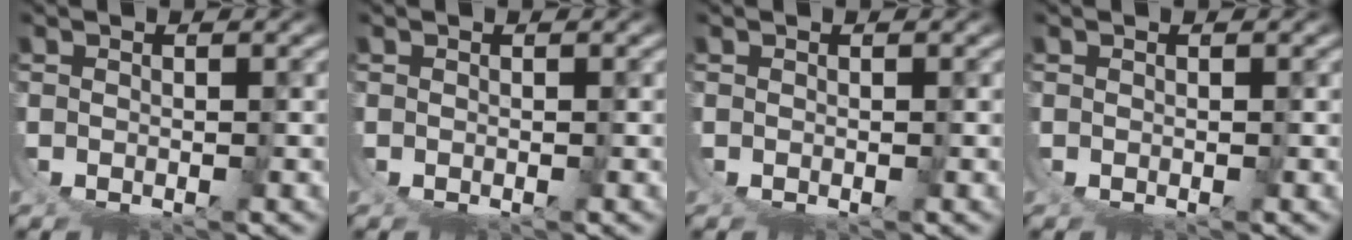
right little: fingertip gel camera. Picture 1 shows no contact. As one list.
[{"total": 0.0}, {"total": 0.0}, {"total": 0.0}]